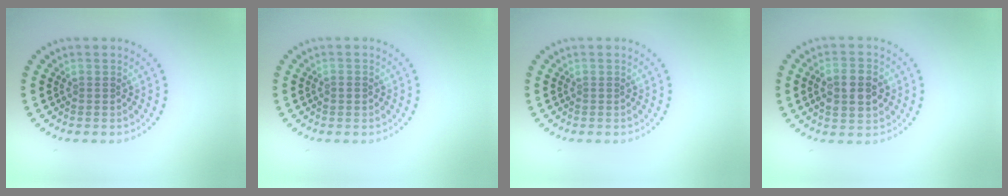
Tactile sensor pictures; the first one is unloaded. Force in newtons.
{"total": 1.0, "press": 1.0, "slide": 0.2}
{"total": 0.0}
{"total": 4.3, "press": 4.3, "slide": 0.4}